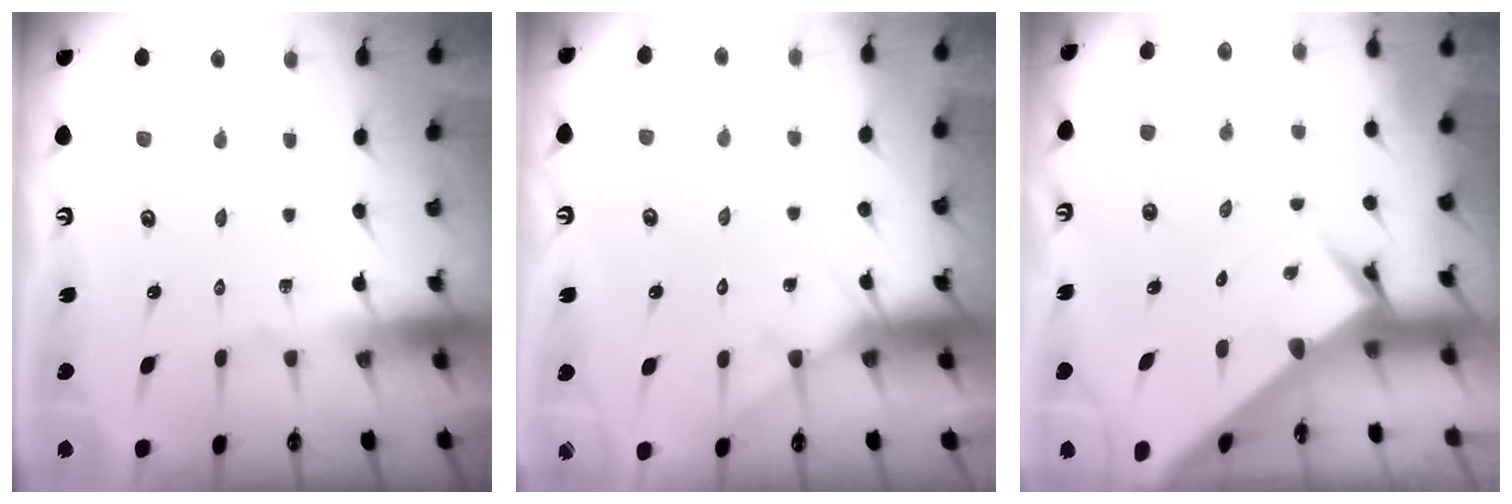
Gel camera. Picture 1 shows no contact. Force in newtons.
{"total": 4.9, "press": 4.9, "slide": 0.5}
{"total": 3.8, "press": 3.8, "slide": 0.3}